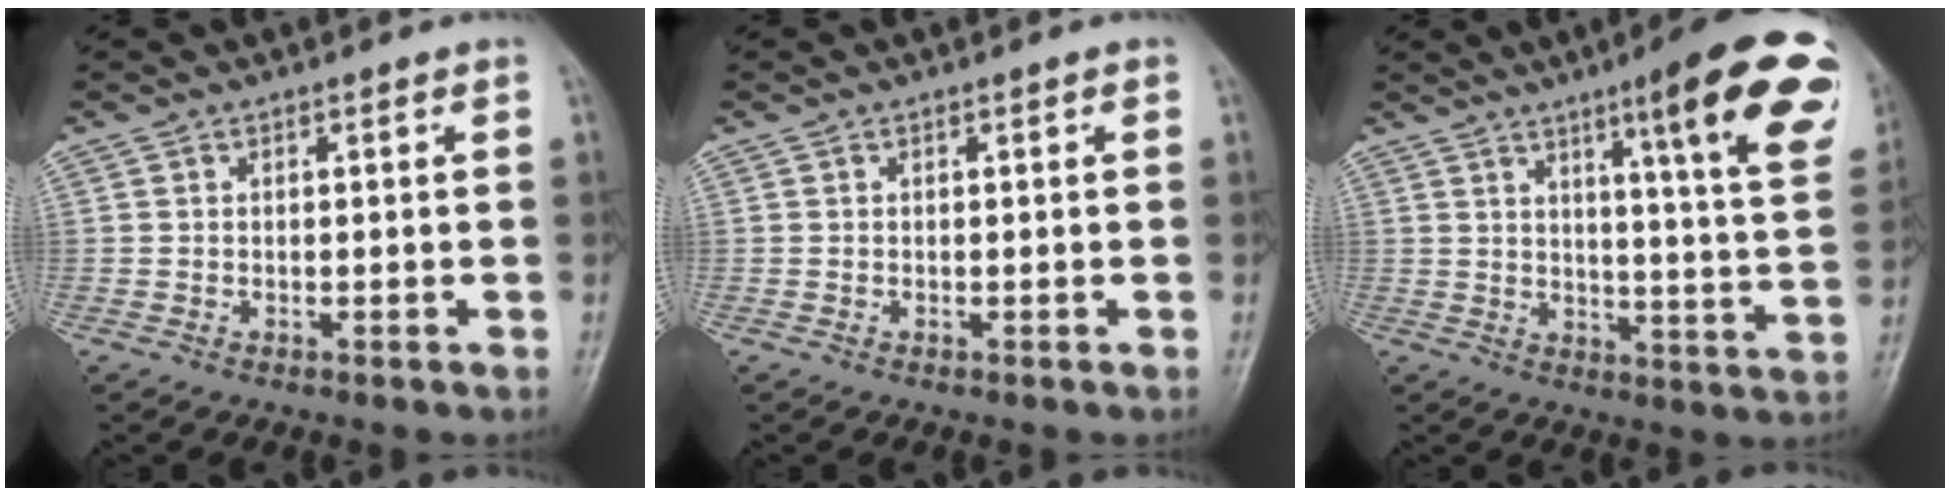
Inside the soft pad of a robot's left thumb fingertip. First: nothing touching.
{"total": 0.0}
{"total": 19.7, "force": [10.2, 2.9, 16.6], "torque": [-0.188, -0.041, 0.131]}